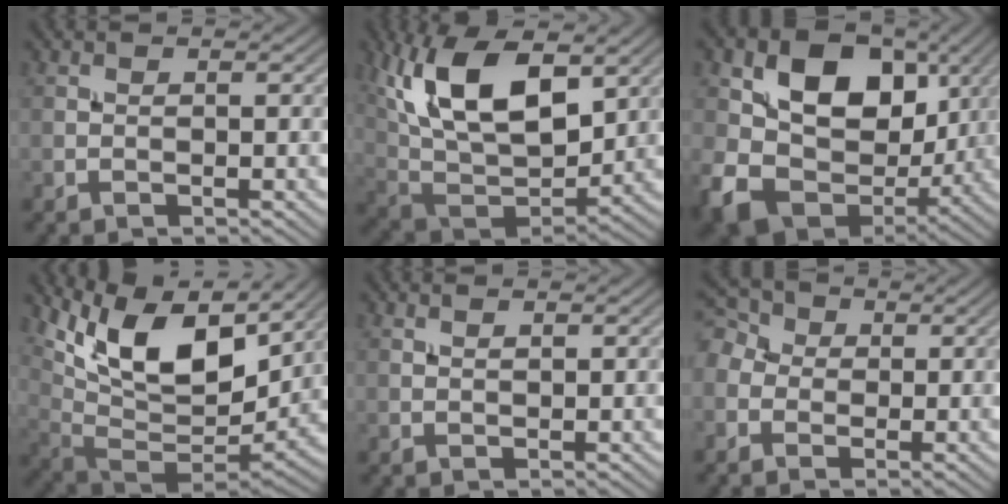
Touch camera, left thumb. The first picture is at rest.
{"total": 15.6, "force": [6.0, 8.5, 11.7], "torque": [-0.242, -0.004, 0.119]}
{"total": 14.6, "force": [2.6, 11.1, 9.1], "torque": [-0.178, -0.015, 0.045]}
{"total": 14.5, "force": [7.2, 7.0, 10.5], "torque": [-0.198, 0.011, 0.135]}
{"total": 0.7, "force": [0.4, 0.3, 0.4], "torque": [-0.007, -0.001, 0.010]}
{"total": 4.9, "force": [0.3, 4.3, 2.3], "torque": [-0.074, 0.012, -0.002]}